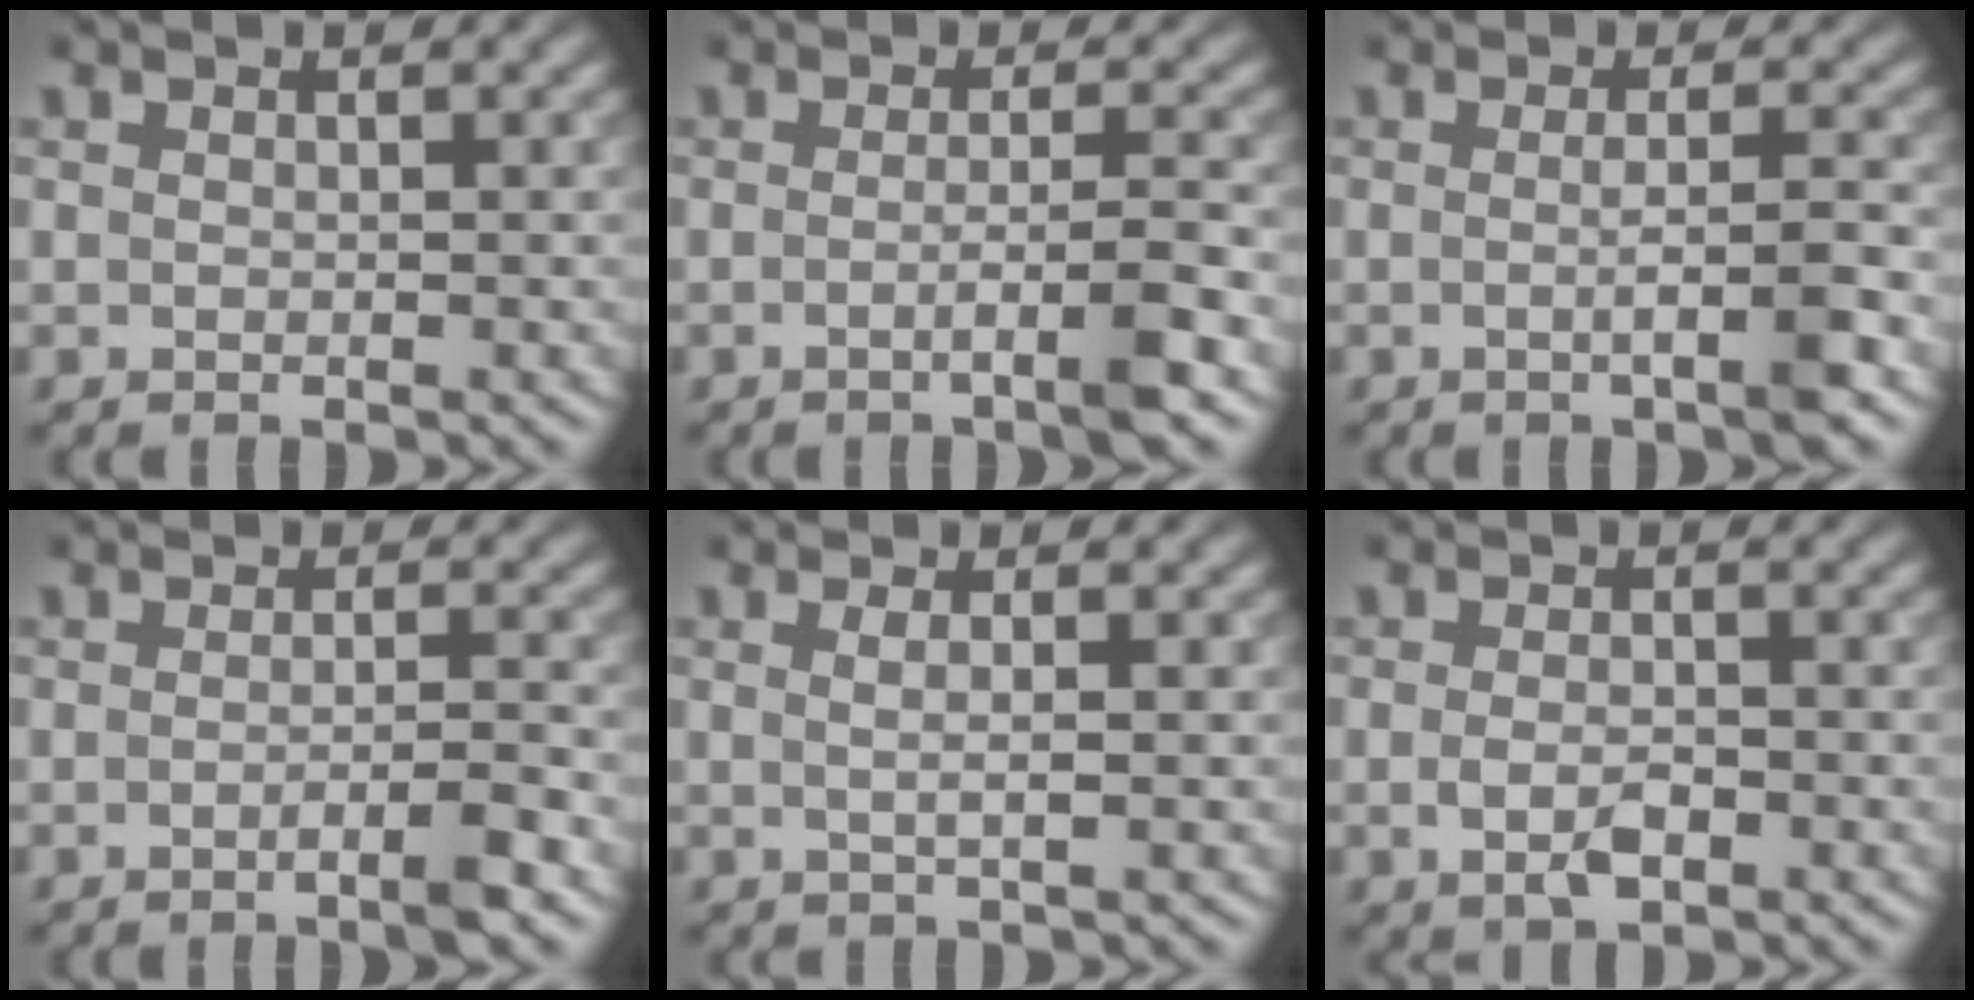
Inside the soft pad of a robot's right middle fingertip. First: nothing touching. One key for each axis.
{"total": 3.5, "fx": -1.0, "fy": 0.5, "fz": 3.3, "tx": -0.047, "ty": 0.001, "tz": -0.024}
{"total": 3.5, "fx": -0.6, "fy": 0.6, "fz": 3.4, "tx": -0.046, "ty": 0.000, "tz": -0.014}
{"total": 2.7, "fx": -1.1, "fy": 0.4, "fz": 2.4, "tx": -0.032, "ty": 0.003, "tz": -0.024}
{"total": 1.6, "fx": 0.2, "fy": 0.5, "fz": 1.5, "tx": -0.025, "ty": 0.003, "tz": -0.001}
{"total": 2.0, "fx": -0.7, "fy": 0.9, "fz": 1.7, "tx": -0.037, "ty": -0.006, "tz": -0.012}